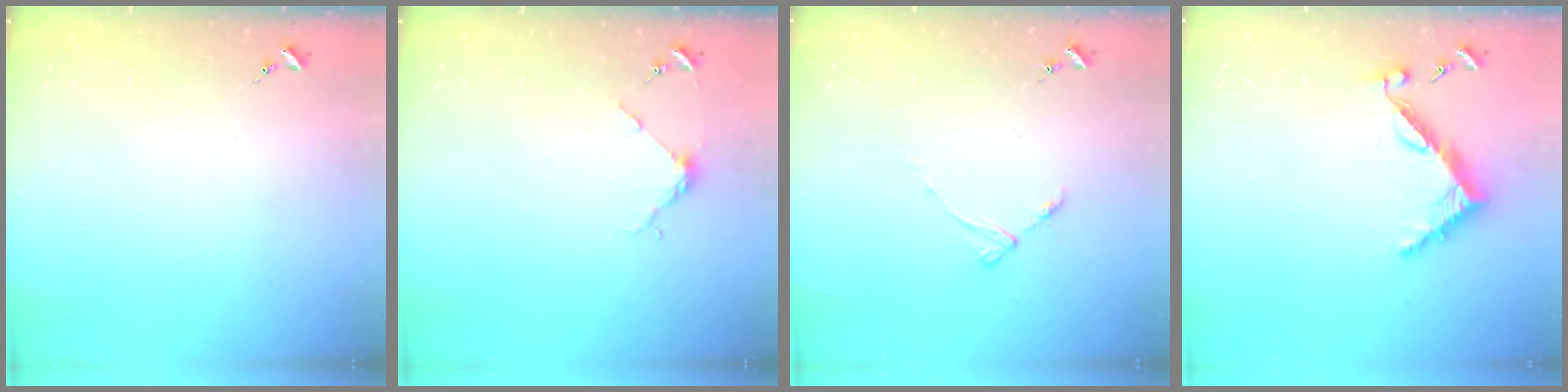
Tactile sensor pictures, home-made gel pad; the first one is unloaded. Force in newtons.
{"total": 3.7, "press": 3.7, "slide": 0.3}
{"total": 4.4, "press": 4.3, "slide": 0.7}
{"total": 6.7, "press": 6.6, "slide": 0.6}